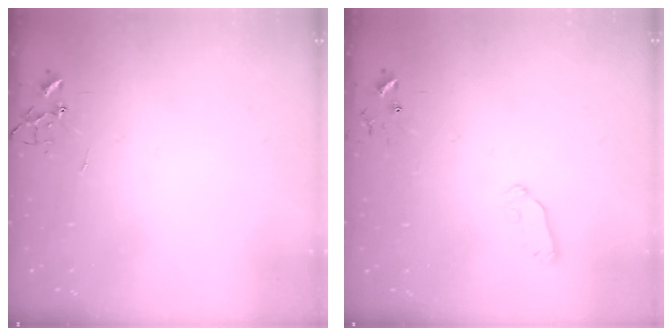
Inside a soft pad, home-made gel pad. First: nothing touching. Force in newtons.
{"total": 6.8, "press": 6.7, "slide": 0.8}